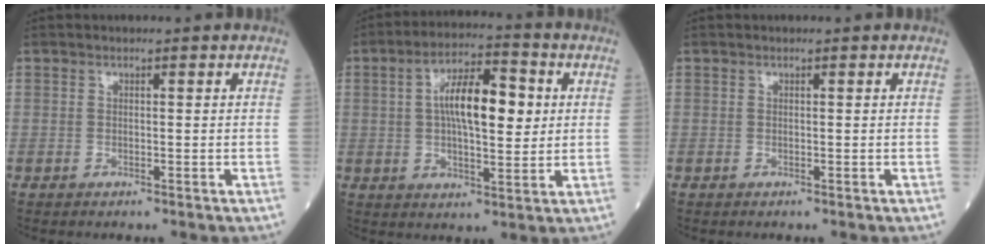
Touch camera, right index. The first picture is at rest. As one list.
[{"total": 11.2, "force": [1.9, 3.7, 10.4], "torque": [-0.180, 0.022, 0.027]}, {"total": 0.0}]